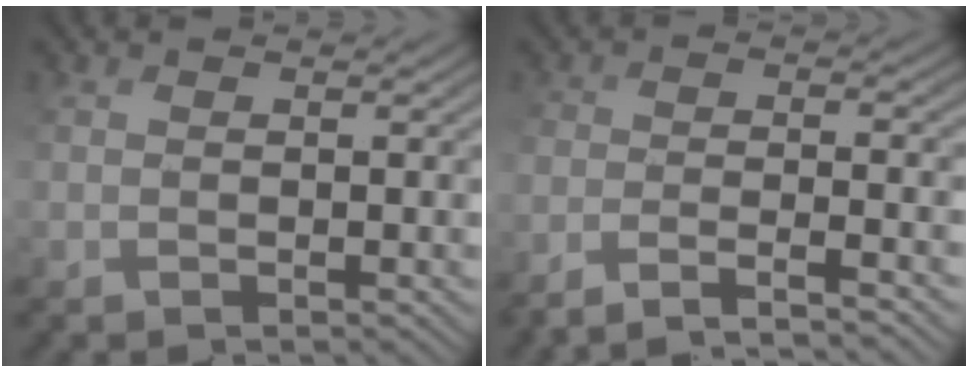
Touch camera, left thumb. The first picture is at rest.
{"total": 6.9, "force": [-6.2, 0.7, 2.9], "torque": [-0.041, 0.014, -0.099]}